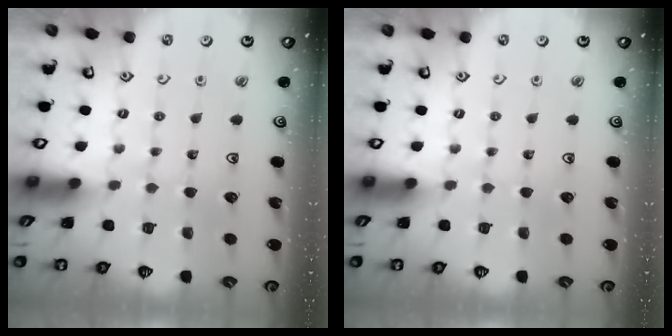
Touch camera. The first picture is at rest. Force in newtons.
{"total": 0.0}